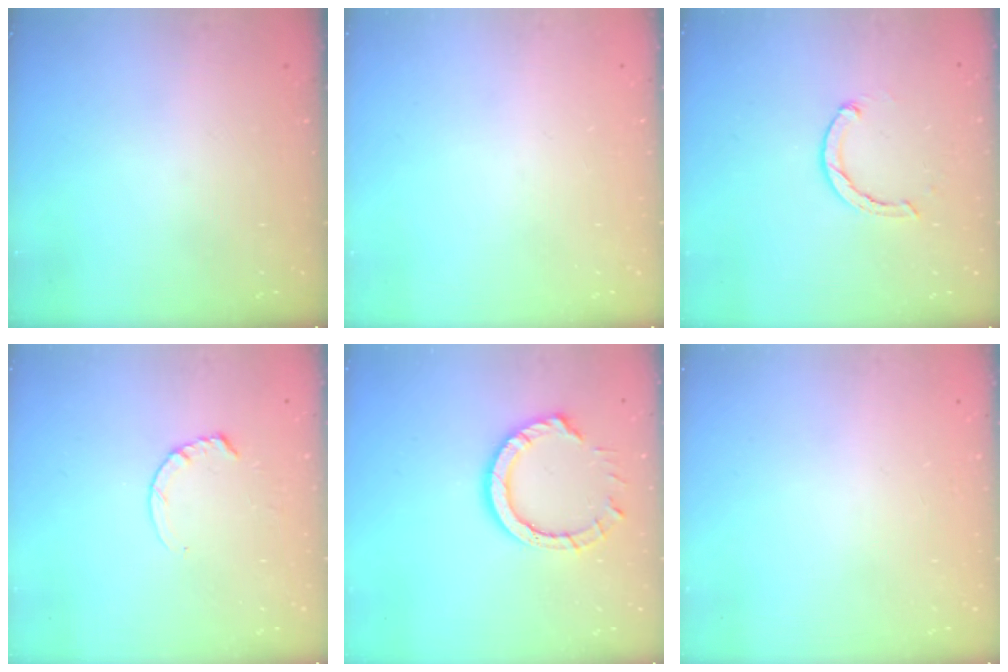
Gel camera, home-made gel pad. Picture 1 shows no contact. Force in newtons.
{"total": 0.0}
{"total": 2.4, "press": 2.4, "slide": 0.1}
{"total": 4.8, "press": 4.7, "slide": 0.4}
{"total": 10.6, "press": 10.6, "slide": 0.9}
{"total": 2.6, "press": 2.6, "slide": 0.2}